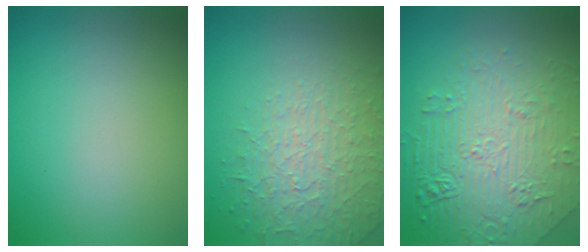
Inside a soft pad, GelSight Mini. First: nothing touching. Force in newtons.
{"total": 4.0, "press": 3.8, "slide": 1.2}
{"total": 8.9, "press": 6.2, "slide": 6.4}